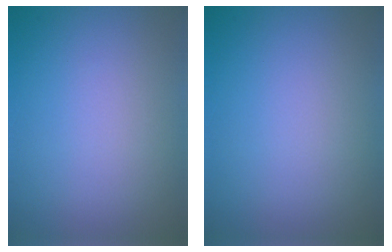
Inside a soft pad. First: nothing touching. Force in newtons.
{"total": 0.0}